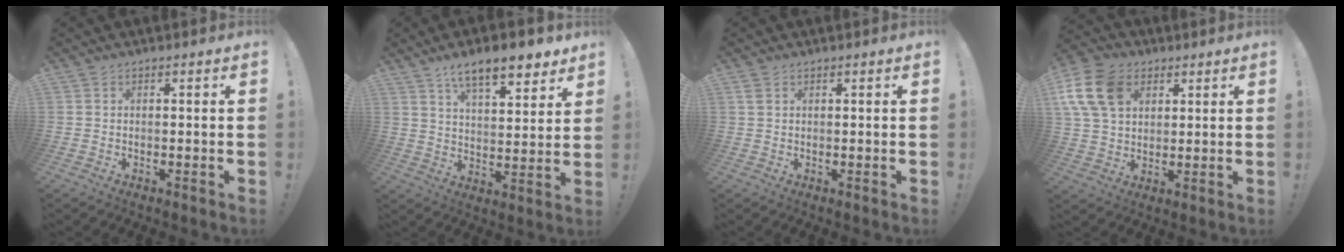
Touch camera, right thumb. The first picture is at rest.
{"total": 12.1, "force": [8.4, 3.9, 7.8], "torque": [-0.121, -0.048, 0.143]}
{"total": 1.5, "force": [0.8, 0.9, 0.8], "torque": [-0.018, 0.003, 0.016]}
{"total": 14.9, "force": [5.7, 10.7, 8.6], "torque": [-0.175, -0.014, 0.115]}